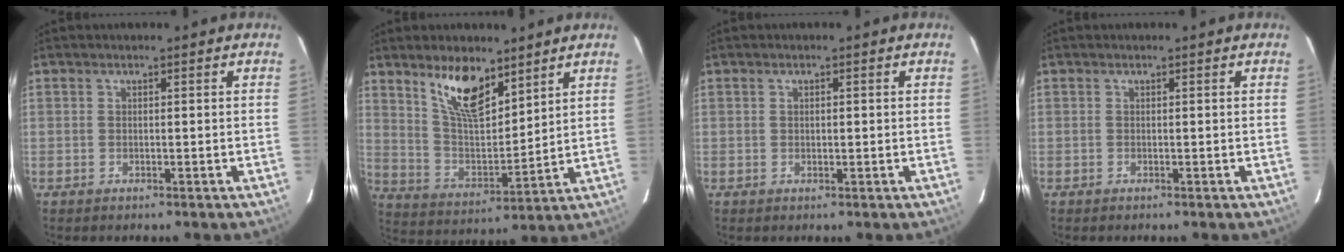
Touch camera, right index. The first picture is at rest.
{"total": 12.3, "force": [8.2, 4.7, 7.8], "torque": [-0.139, -0.003, 0.163]}
{"total": 0.8, "force": [0.2, 0.5, 0.5], "torque": [-0.009, 0.003, 0.003]}
{"total": 0.0}